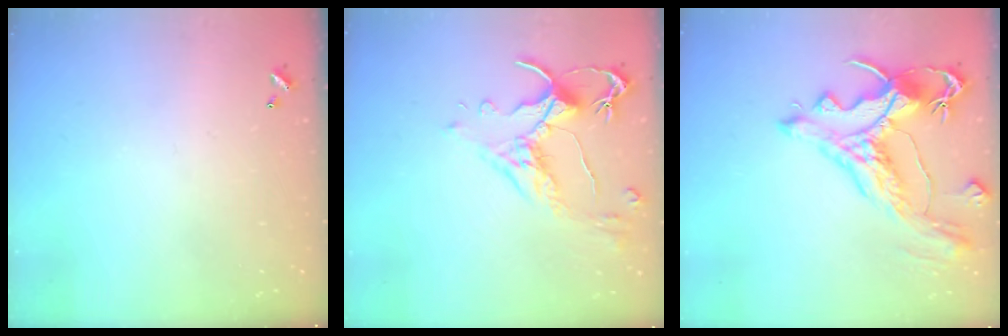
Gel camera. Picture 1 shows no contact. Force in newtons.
{"total": 2.5, "press": 2.1, "slide": 1.4}
{"total": 5.1, "press": 4.8, "slide": 1.7}